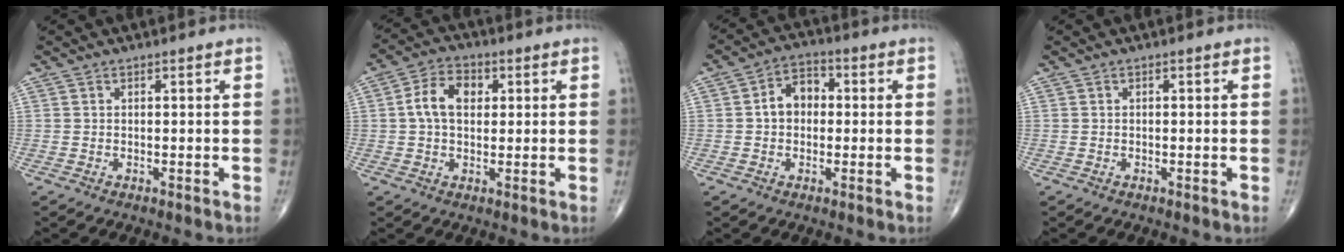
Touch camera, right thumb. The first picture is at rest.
{"total": 7.5, "force": [1.2, 5.0, 5.5], "torque": [-0.093, 0.016, 0.014]}
{"total": 6.4, "force": [0.2, 4.8, 4.2], "torque": [-0.054, 0.022, -0.008]}
{"total": 0.0}